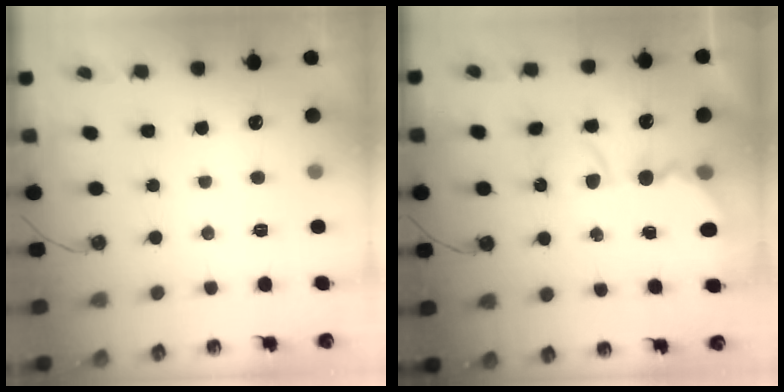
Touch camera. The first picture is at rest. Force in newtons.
{"total": 6.4, "press": 6.3, "slide": 0.6}